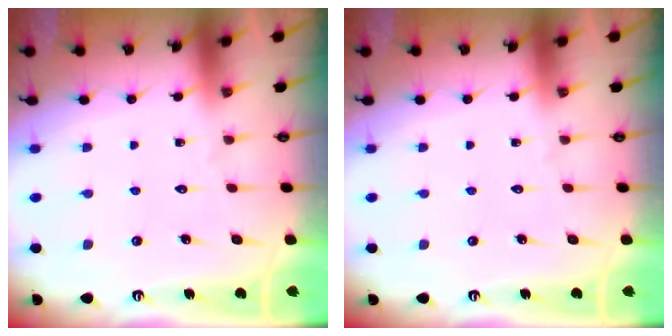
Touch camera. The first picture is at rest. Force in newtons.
{"total": 0.0}